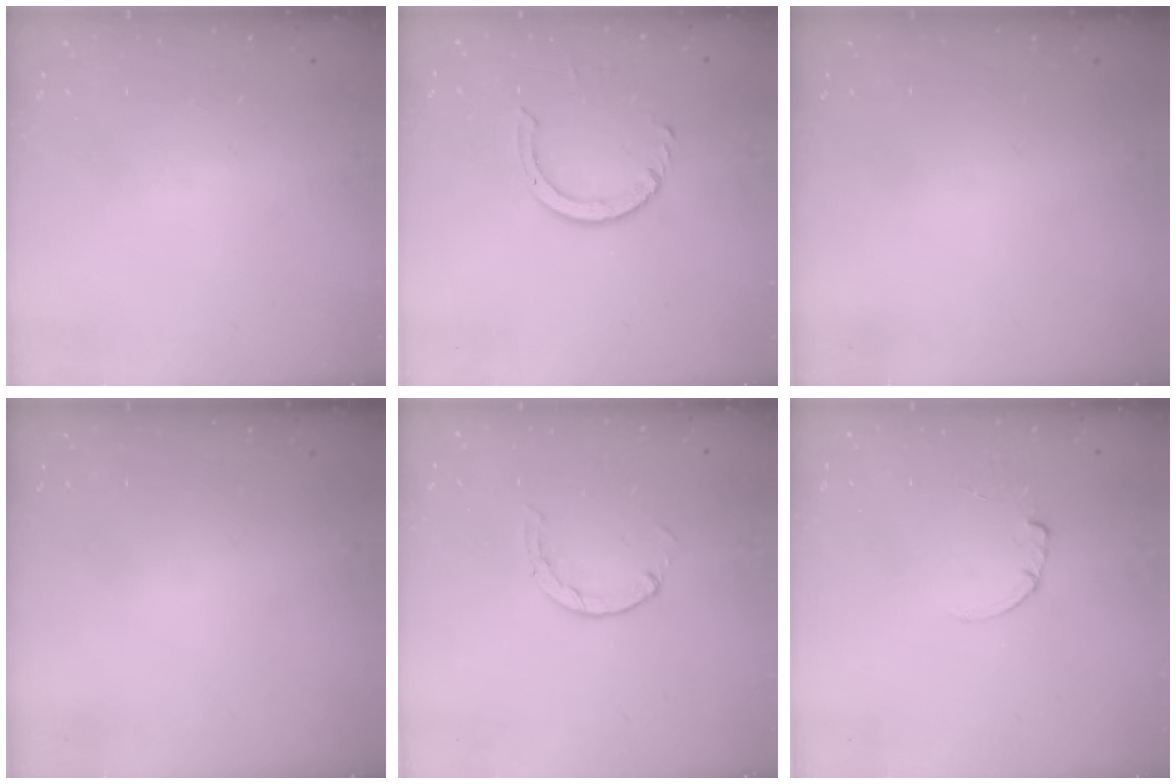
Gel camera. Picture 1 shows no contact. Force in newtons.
{"total": 4.2, "press": 4.2, "slide": 0.3}
{"total": 0.0}
{"total": 0.0}
{"total": 0.6, "press": 0.6, "slide": 0.2}
{"total": 0.6, "press": 0.6, "slide": 0.1}